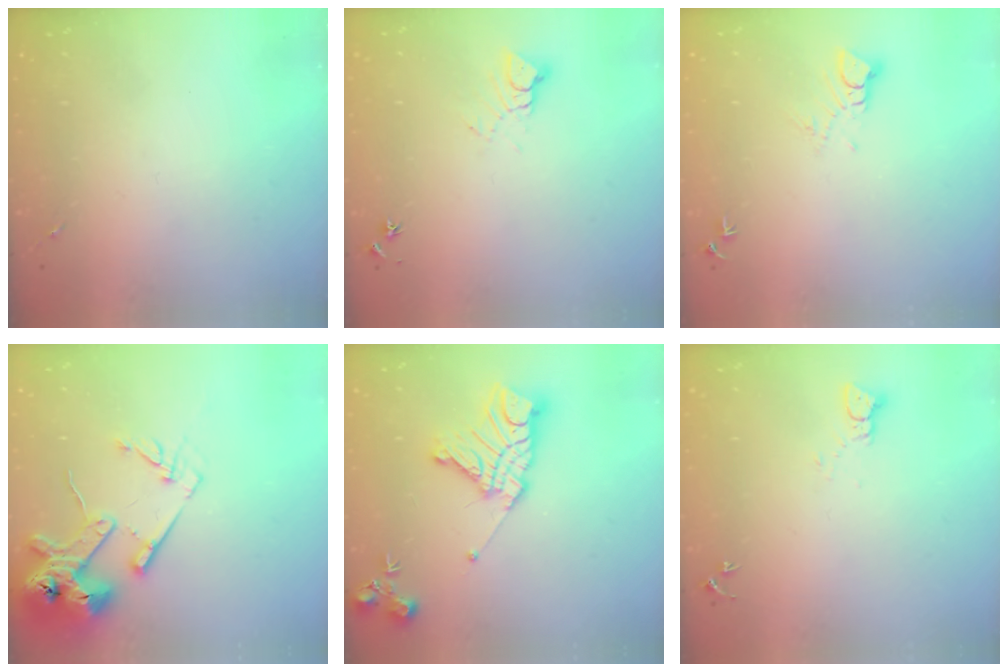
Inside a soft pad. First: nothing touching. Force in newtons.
{"total": 6.0, "press": 6.0, "slide": 0.4}
{"total": 4.7, "press": 4.7, "slide": 0.3}
{"total": 16.8, "press": 16.7, "slide": 1.9}
{"total": 18.2, "press": 18.1, "slide": 1.5}
{"total": 2.4, "press": 2.4, "slide": 0.2}